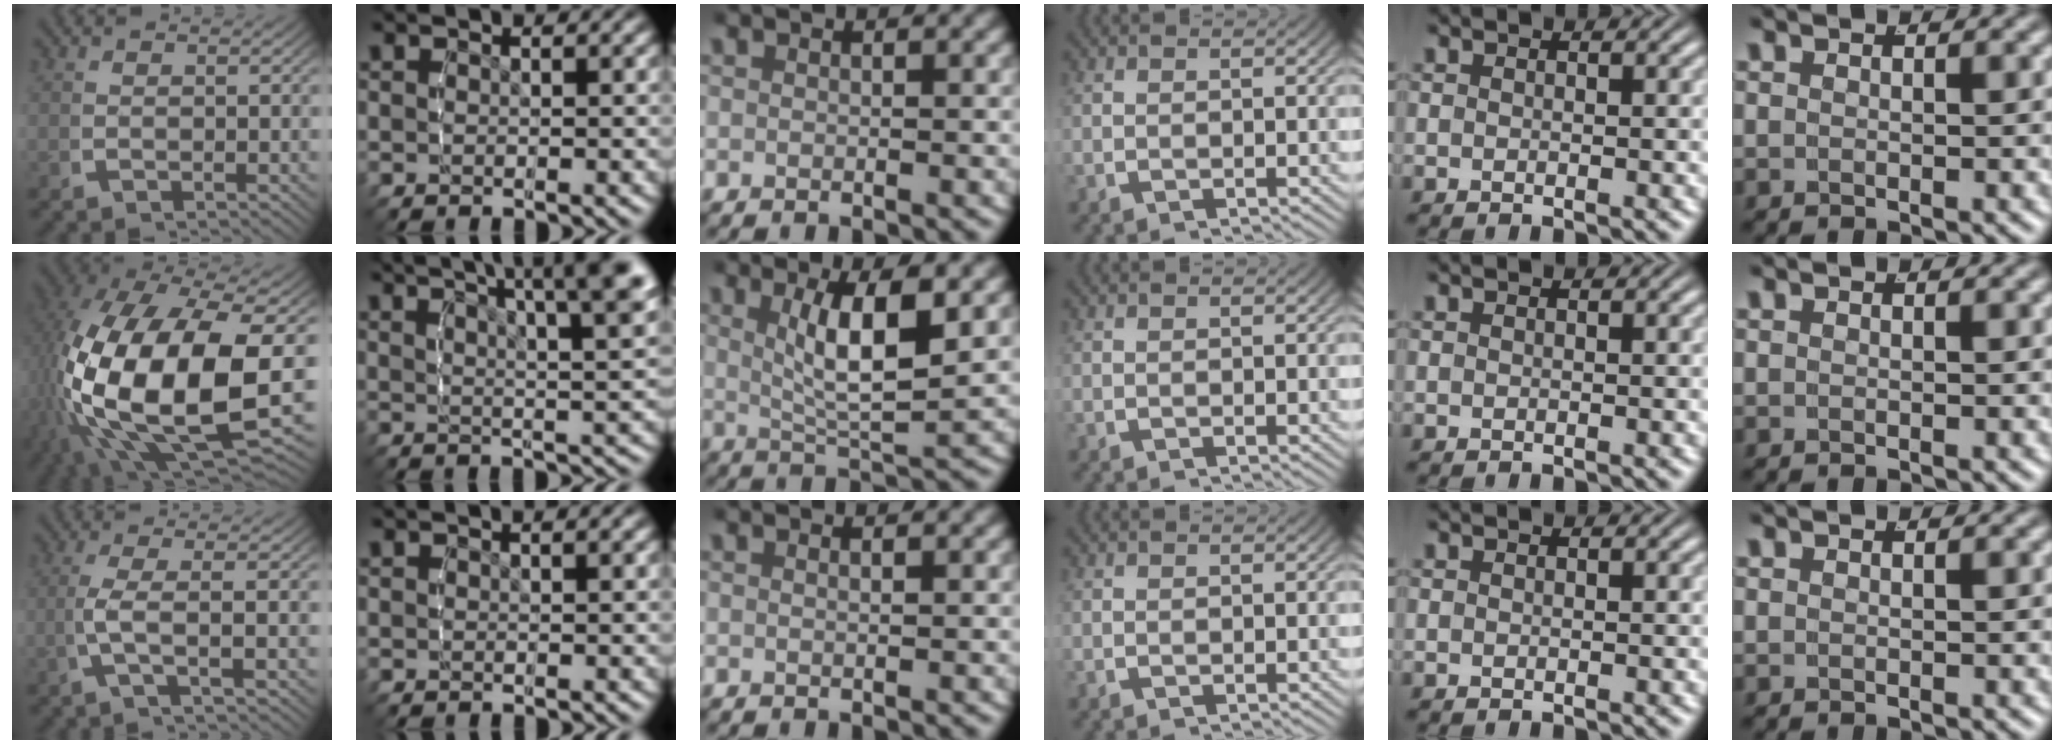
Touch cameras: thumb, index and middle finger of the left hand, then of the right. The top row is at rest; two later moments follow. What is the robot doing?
{"motion": "lift_and_place", "object": "tape"}